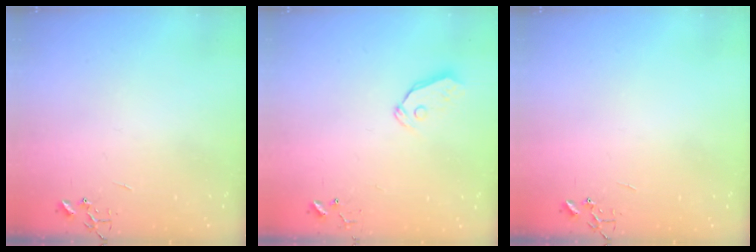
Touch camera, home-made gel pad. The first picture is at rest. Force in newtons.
{"total": 4.8, "press": 4.8, "slide": 0.4}
{"total": 0.0}